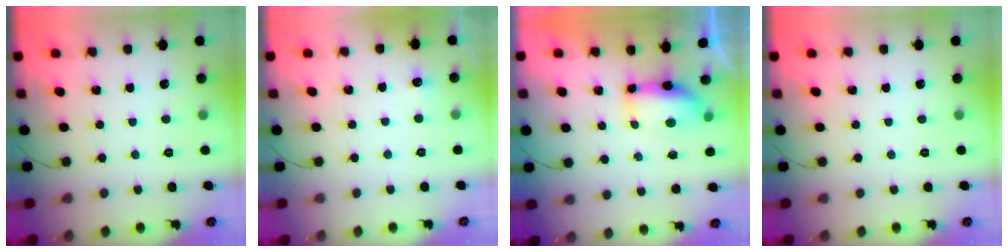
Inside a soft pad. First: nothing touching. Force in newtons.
{"total": 3.6, "press": 3.5, "slide": 1.1}
{"total": 8.8, "press": 7.8, "slide": 3.9}
{"total": 0.0}